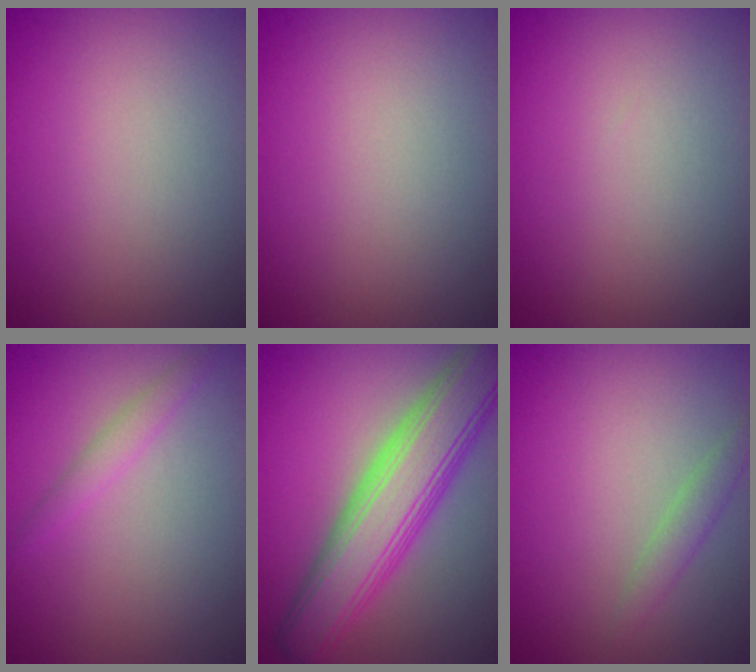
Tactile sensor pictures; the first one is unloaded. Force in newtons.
{"total": 0.0}
{"total": 0.0}
{"total": 1.3, "press": 1.3, "slide": 0.0}
{"total": 8.8, "press": 8.8, "slide": 0.5}
{"total": 1.5, "press": 1.4, "slide": 0.0}